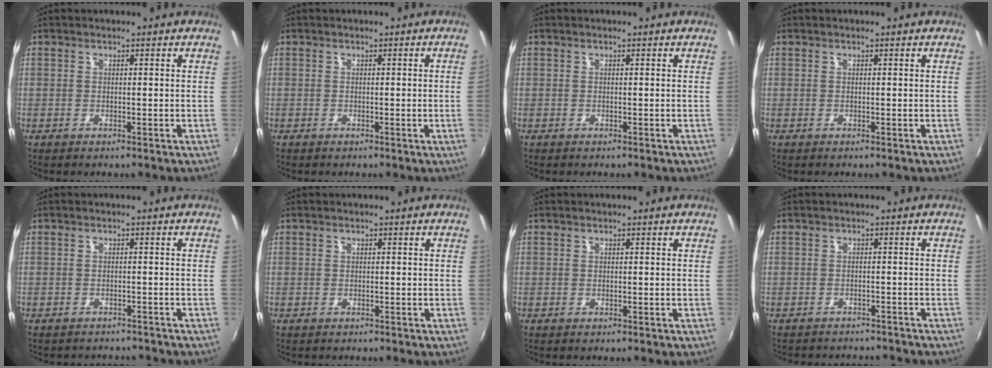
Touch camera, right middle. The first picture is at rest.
{"total": 1.2, "force": [0.1, -0.8, 0.9], "torque": [-0.007, -0.008, 0.002]}
{"total": 0.0}
{"total": 0.0}
{"total": 4.7, "force": [-4.4, 1.5, 0.9], "torque": [-0.024, -0.007, -0.060]}
{"total": 0.5, "force": [-0.4, 0.3, -0.1], "torque": [0.001, -0.002, -0.007]}
{"total": 0.0}
{"total": 5.7, "force": [-5.0, 2.6, 1.0], "torque": [-0.029, 0.006, -0.071]}